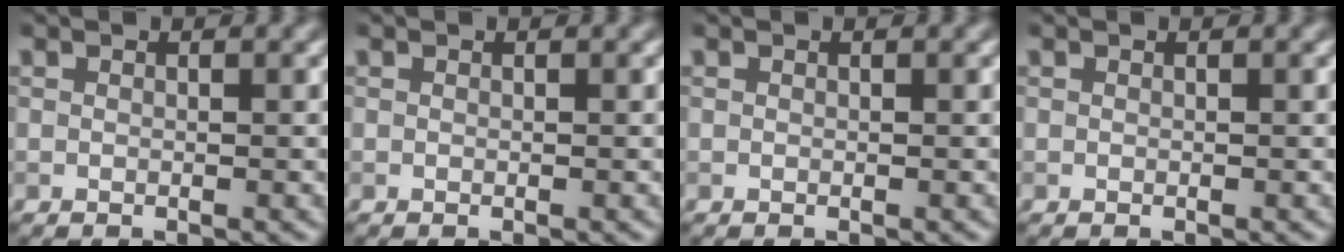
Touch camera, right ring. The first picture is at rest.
{"total": 0.0}
{"total": 0.0}
{"total": 0.0}